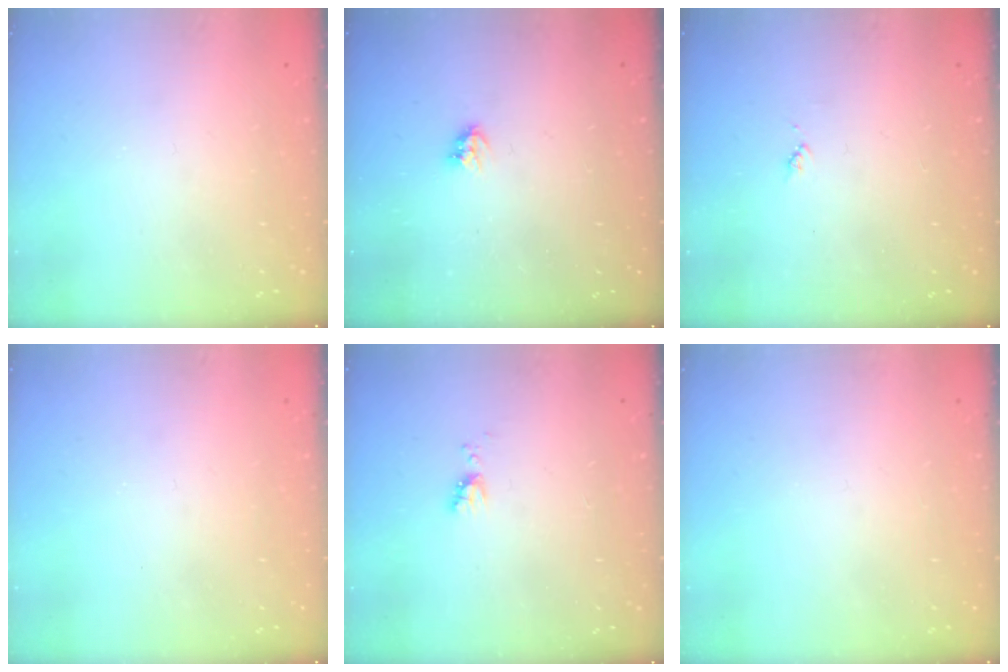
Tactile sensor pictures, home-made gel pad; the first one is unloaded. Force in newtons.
{"total": 3.6, "press": 3.6, "slide": 0.5}
{"total": 3.6, "press": 3.6, "slide": 0.5}
{"total": 0.5, "press": 0.5, "slide": 0.1}
{"total": 3.9, "press": 3.9, "slide": 0.6}
{"total": 0.0}